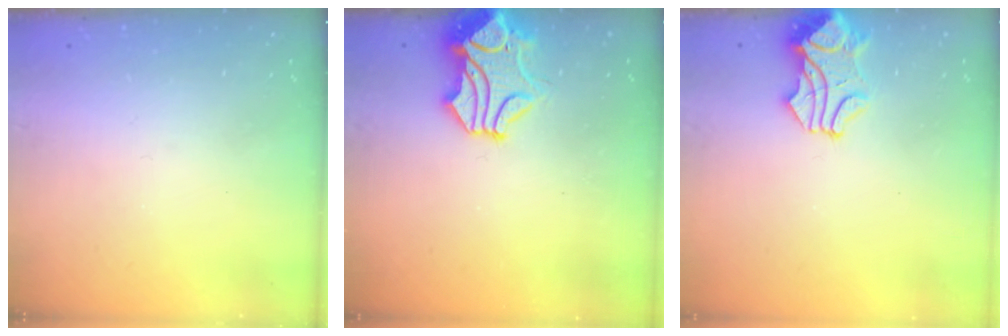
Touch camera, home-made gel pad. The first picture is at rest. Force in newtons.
{"total": 1.5, "press": 0.8, "slide": 1.3}
{"total": 1.6, "press": 1.3, "slide": 0.9}